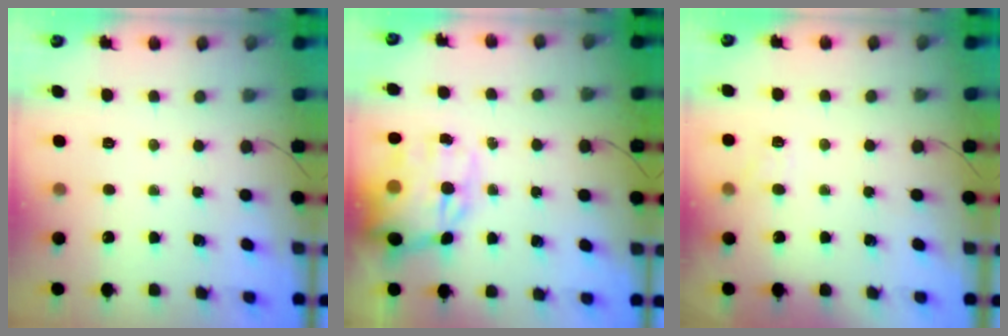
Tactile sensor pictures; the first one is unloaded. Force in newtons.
{"total": 15.9, "press": 15.3, "slide": 4.3}
{"total": 5.0, "press": 4.8, "slide": 1.5}